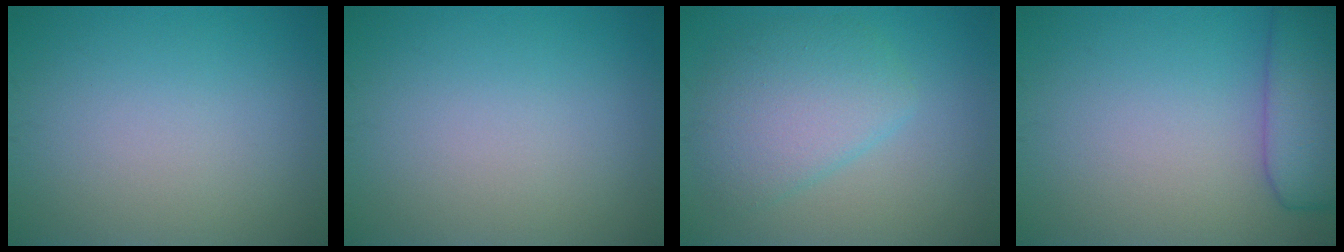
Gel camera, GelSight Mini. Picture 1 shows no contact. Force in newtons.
{"total": 0.0}
{"total": 4.8, "press": 4.8, "slide": 0.3}
{"total": 6.1, "press": 6.1, "slide": 0.4}